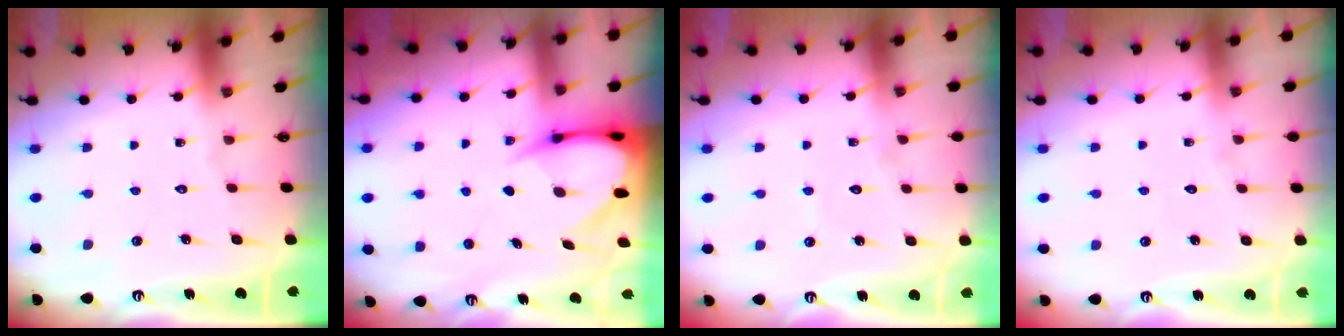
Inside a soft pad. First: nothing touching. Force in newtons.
{"total": 6.2, "press": 6.1, "slide": 0.7}
{"total": 3.9, "press": 3.9, "slide": 0.3}
{"total": 3.0, "press": 3.0, "slide": 0.3}